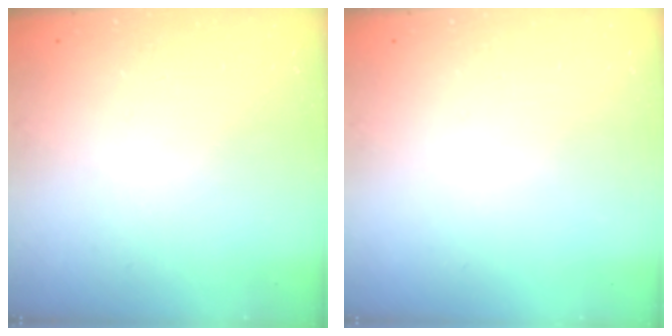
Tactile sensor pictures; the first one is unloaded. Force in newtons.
{"total": 0.0}